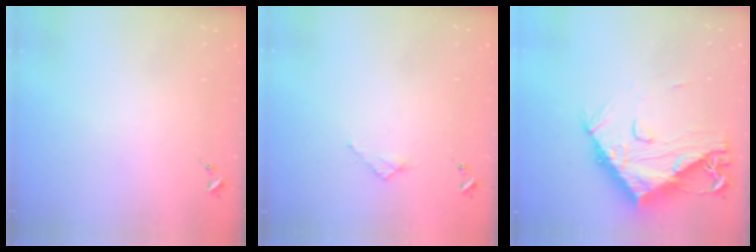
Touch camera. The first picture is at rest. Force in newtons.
{"total": 2.4, "press": 2.3, "slide": 0.3}
{"total": 18.4, "press": 18.3, "slide": 1.6}